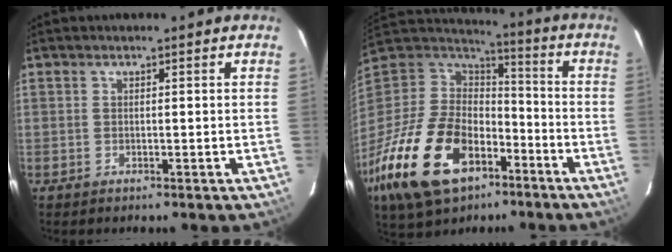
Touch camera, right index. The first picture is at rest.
{"total": 28.6, "force": [-14.7, 16.9, 17.8], "torque": [-0.400, -0.023, -0.246]}